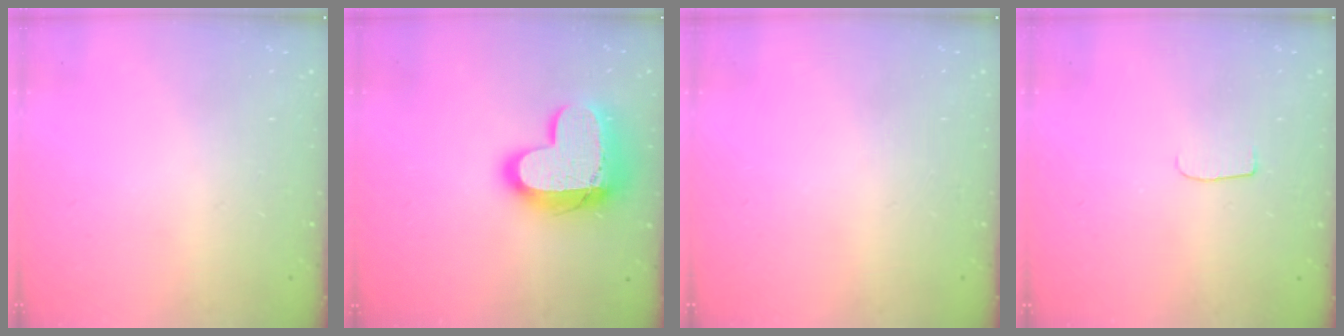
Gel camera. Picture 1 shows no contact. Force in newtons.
{"total": 17.4, "press": 17.3, "slide": 1.5}
{"total": 0.0}
{"total": 4.5, "press": 4.4, "slide": 0.5}